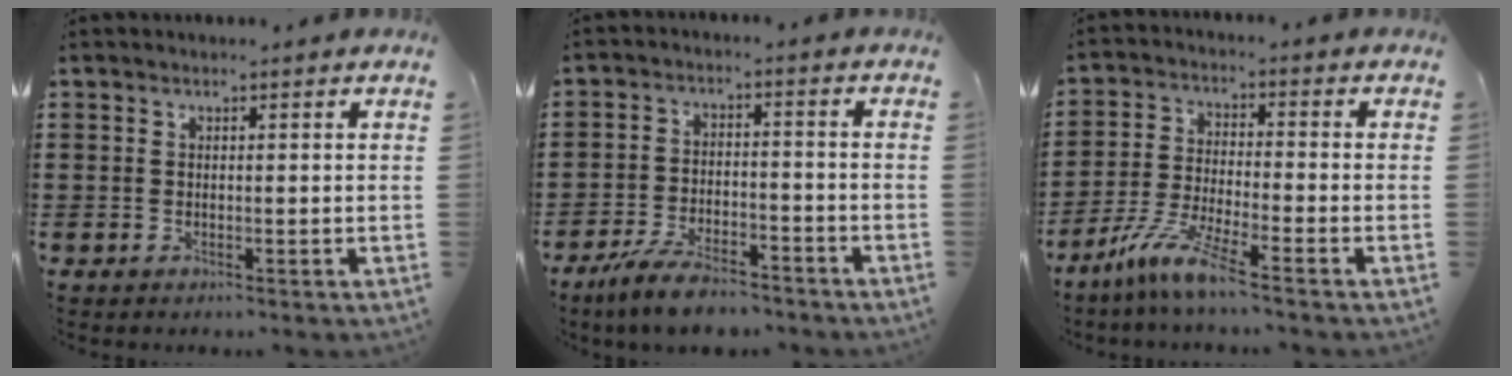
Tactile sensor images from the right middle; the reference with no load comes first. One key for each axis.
{"total": 6.2, "fx": -5.4, "fy": 1.2, "fz": 2.9, "tx": -0.066, "ty": -0.002, "tz": -0.104}
{"total": 7.3, "fx": -5.6, "fy": 0.0, "fz": 4.6, "tx": -0.101, "ty": -0.018, "tz": -0.108}